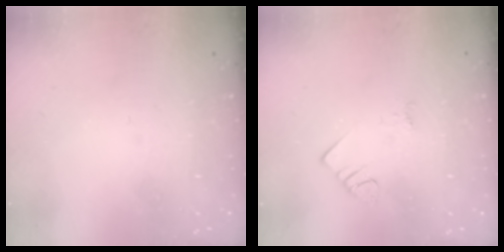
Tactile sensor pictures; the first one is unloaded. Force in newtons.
{"total": 2.3, "press": 2.3, "slide": 0.4}